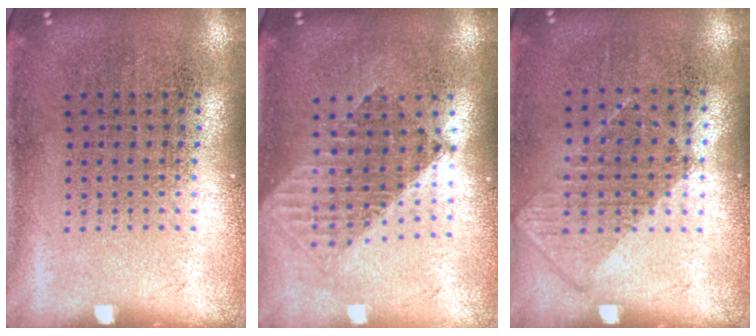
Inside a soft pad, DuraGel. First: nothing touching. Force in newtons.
{"total": 1.5, "press": 1.3, "slide": 0.9}
{"total": 0.8, "press": 0.7, "slide": 0.4}